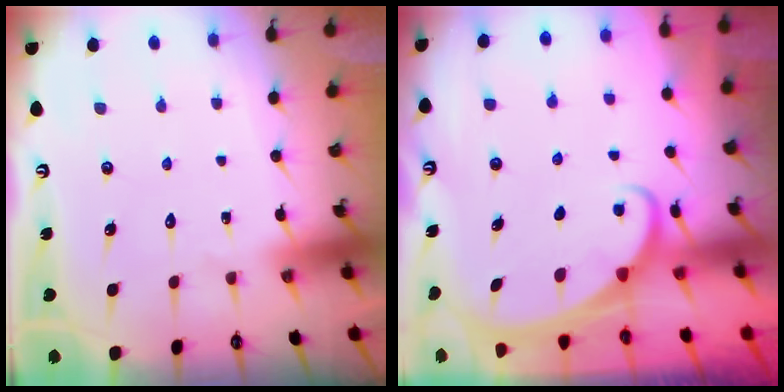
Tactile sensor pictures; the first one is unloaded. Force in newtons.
{"total": 2.3, "press": 2.3, "slide": 0.3}